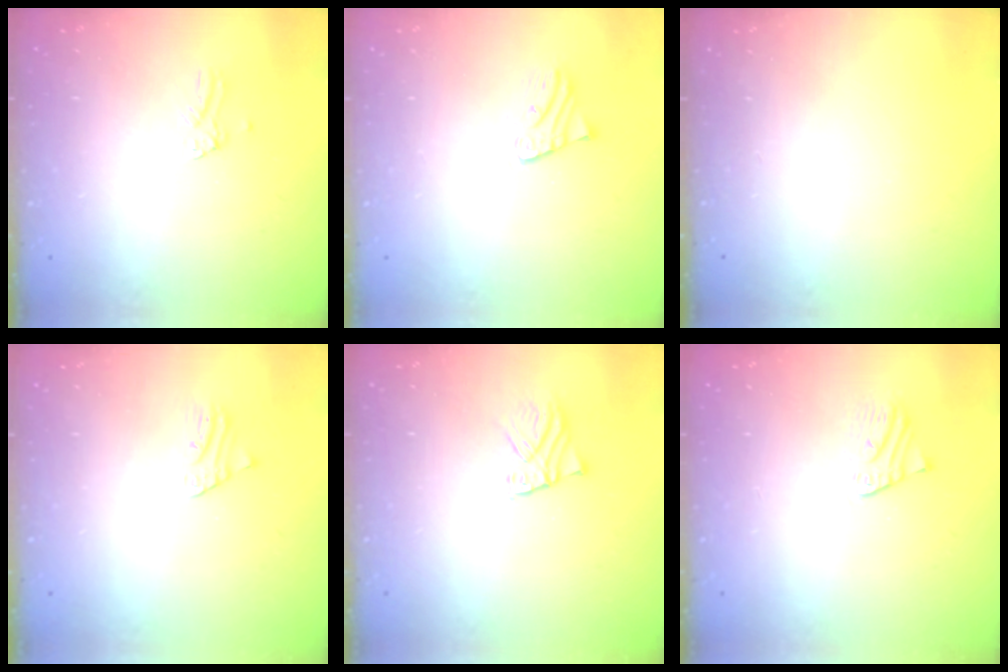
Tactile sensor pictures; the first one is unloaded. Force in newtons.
{"total": 2.4, "press": 2.4, "slide": 0.1}
{"total": 0.0}
{"total": 1.7, "press": 1.7, "slide": 0.2}
{"total": 1.8, "press": 1.8, "slide": 0.1}
{"total": 1.9, "press": 1.9, "slide": 0.1}